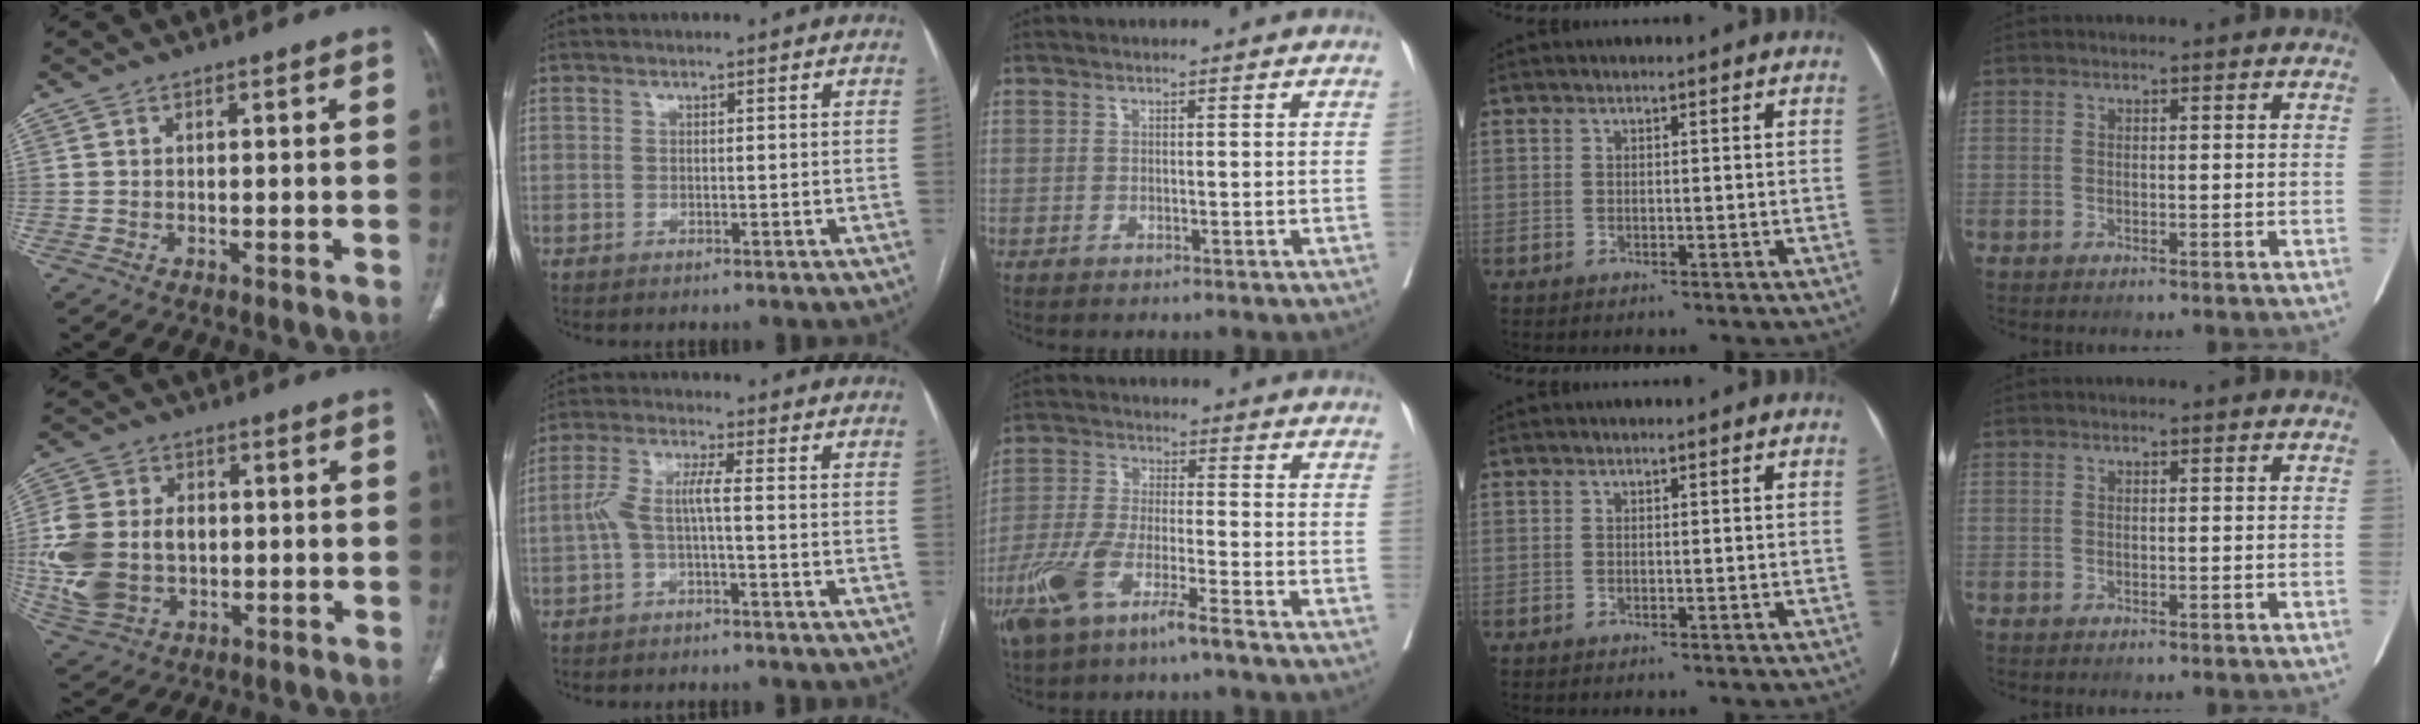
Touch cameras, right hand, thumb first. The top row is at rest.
{"thumb": {"total": 16.3, "force": [-0.7, 12.2, 10.7], "torque": [-0.233, 0.006, 0.003]}, "index": {"total": 4.9, "force": [-1.2, 0.6, 4.7], "torque": [-0.106, 0.022, -0.023]}, "middle": {"total": 9.8, "force": [-6.0, 1.3, 7.6], "torque": [-0.163, -0.012, -0.118]}}